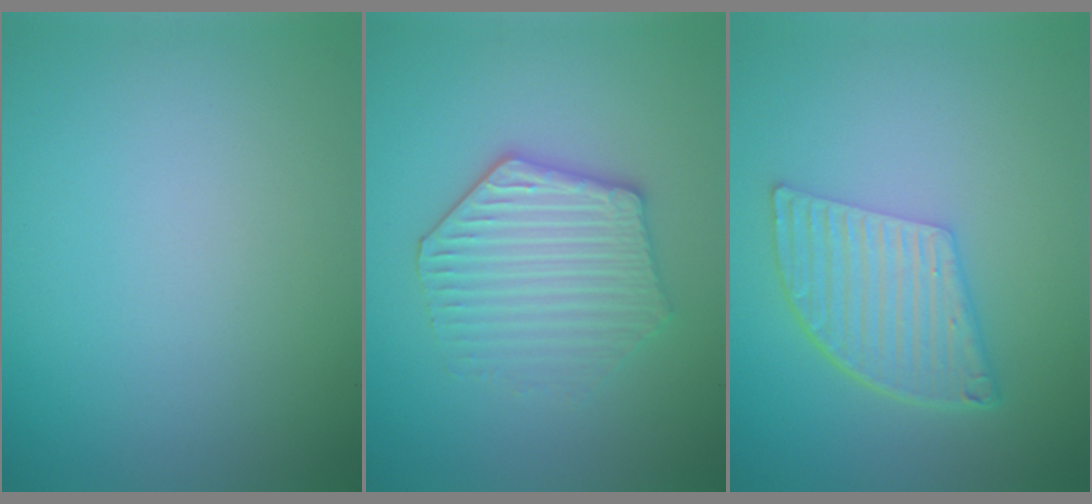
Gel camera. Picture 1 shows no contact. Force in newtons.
{"total": 4.0, "press": 3.8, "slide": 1.2}
{"total": 5.7, "press": 4.0, "slide": 4.0}